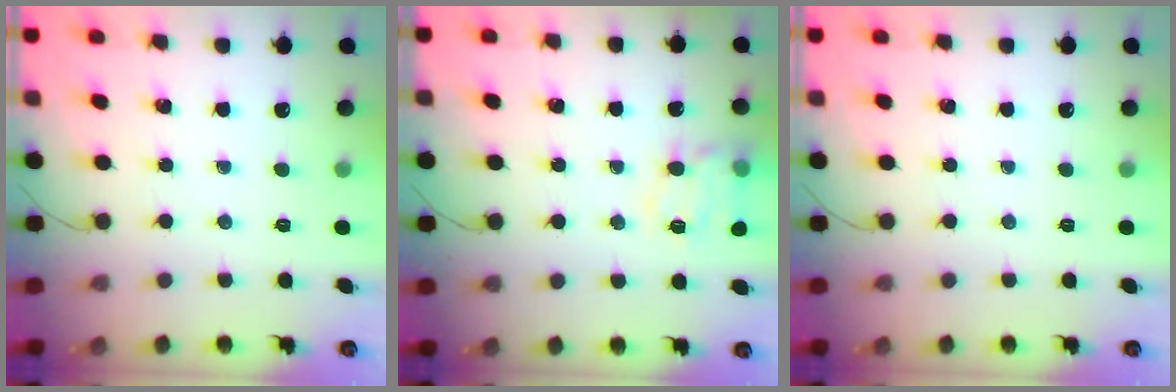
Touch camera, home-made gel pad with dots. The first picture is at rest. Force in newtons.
{"total": 13.4, "press": 13.4, "slide": 0.4}
{"total": 0.0}